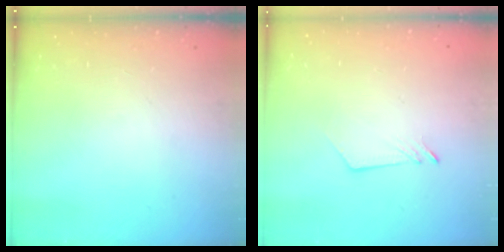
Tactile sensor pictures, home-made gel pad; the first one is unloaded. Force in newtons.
{"total": 2.6, "press": 2.6, "slide": 0.3}